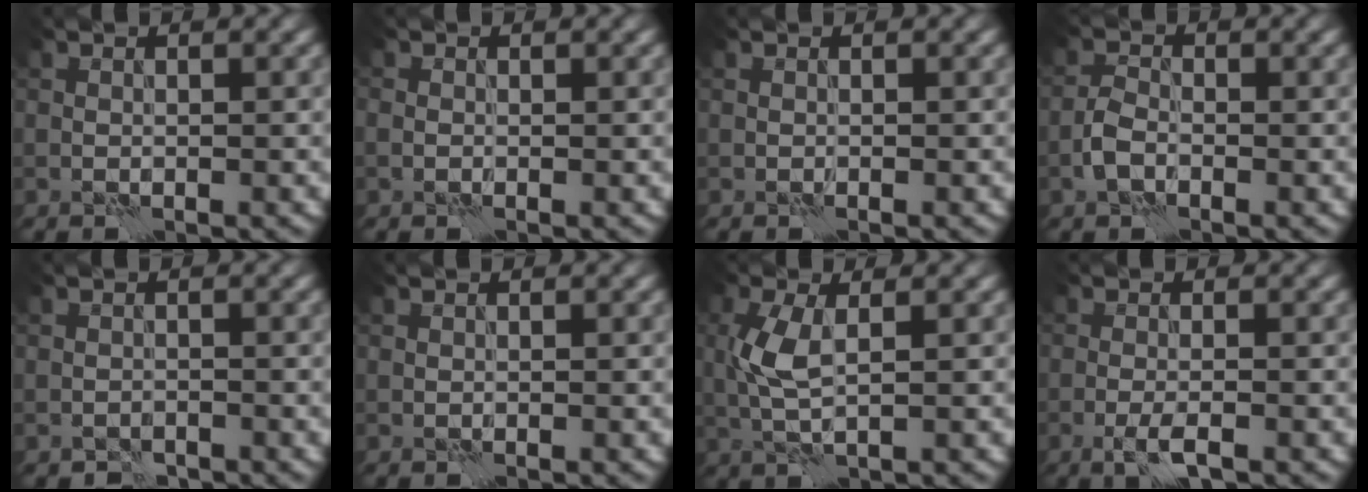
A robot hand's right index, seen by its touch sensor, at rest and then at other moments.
{"total": 0.6, "force": [0.0, 0.5, 0.2], "torque": [-0.003, 0.000, -0.001]}
{"total": 0.0}
{"total": 1.9, "force": [-0.9, 1.2, 1.2], "torque": [-0.025, 0.007, -0.023]}
{"total": 1.2, "force": [-1.1, 0.5, 0.1], "torque": [0.002, 0.002, -0.021]}
{"total": 0.0}
{"total": 3.5, "force": [0.3, 1.4, 3.2], "torque": [-0.082, 0.004, 0.009]}
{"total": 2.1, "force": [-1.0, 0.3, 1.8], "torque": [-0.035, 0.002, -0.025]}